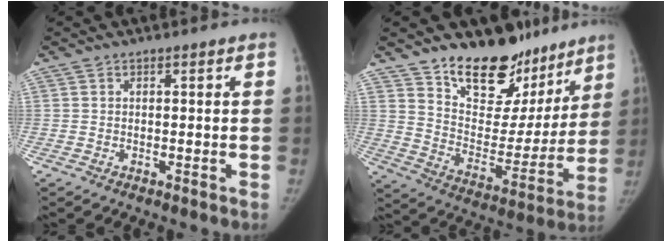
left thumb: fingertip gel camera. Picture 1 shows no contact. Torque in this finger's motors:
{"motor_torque": [0.92, 0.91, 1.07, -1.70, 0.06]}